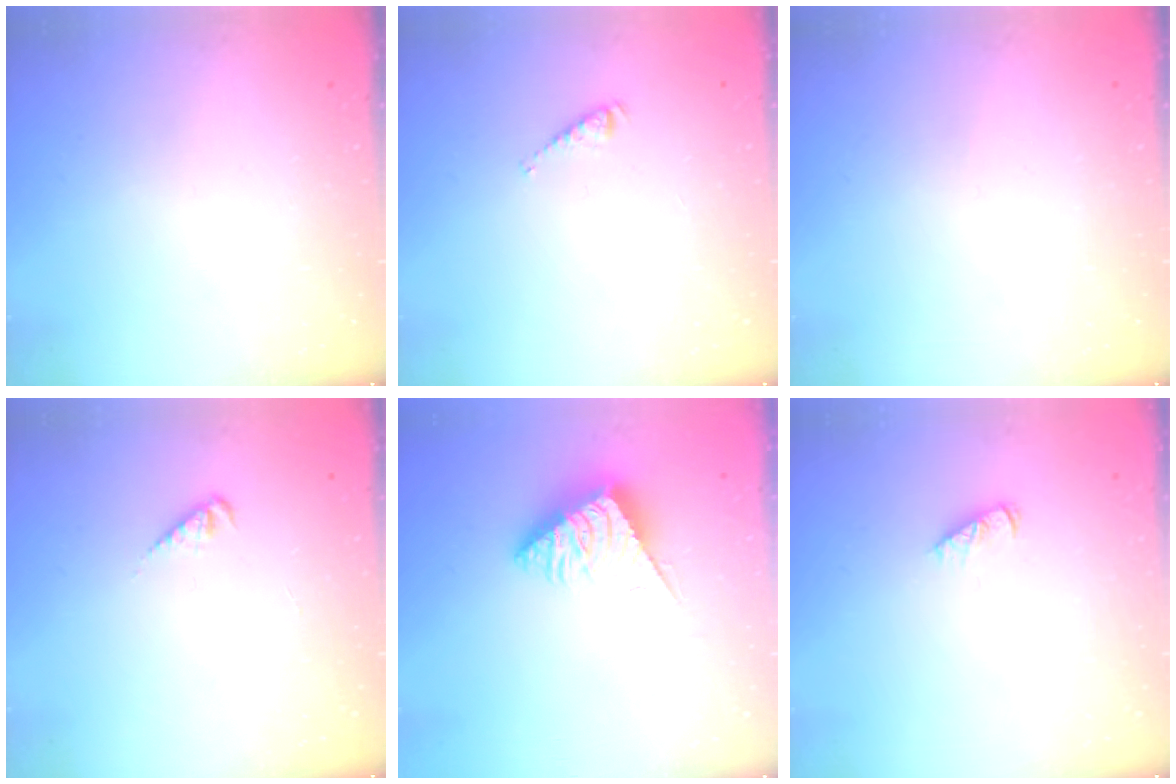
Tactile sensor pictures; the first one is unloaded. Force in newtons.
{"total": 2.9, "press": 2.9, "slide": 0.4}
{"total": 0.0}
{"total": 2.5, "press": 2.4, "slide": 0.6}
{"total": 4.8, "press": 4.8, "slide": 0.5}
{"total": 2.0, "press": 2.0, "slide": 0.3}